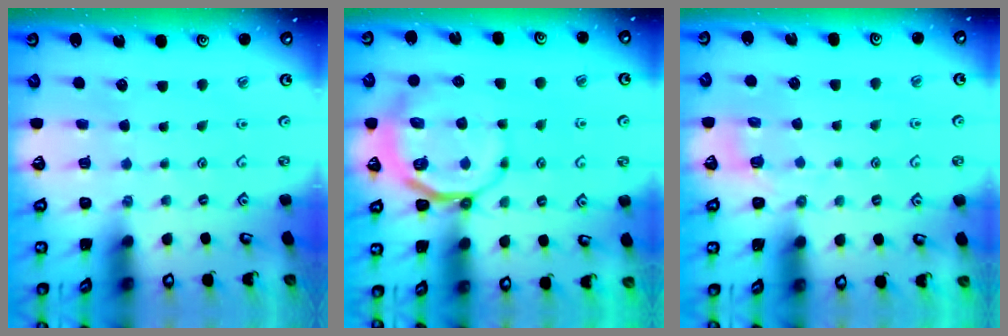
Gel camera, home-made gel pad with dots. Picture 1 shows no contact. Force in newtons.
{"total": 9.7, "press": 9.5, "slide": 2.3}
{"total": 2.3, "press": 1.7, "slide": 1.6}